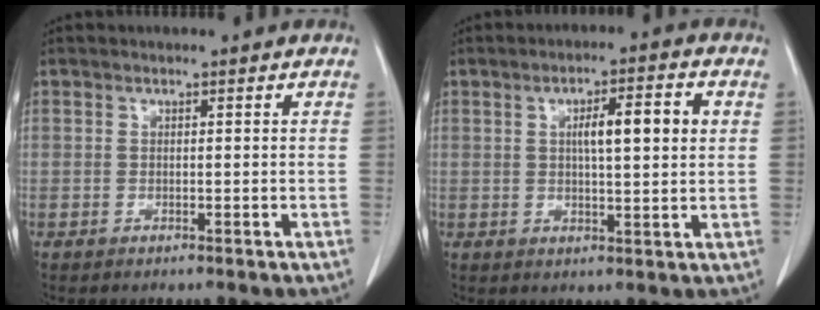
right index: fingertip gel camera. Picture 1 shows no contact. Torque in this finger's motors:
{"motor_torque": [0.38, 0.24, 0.25, 0.09]}